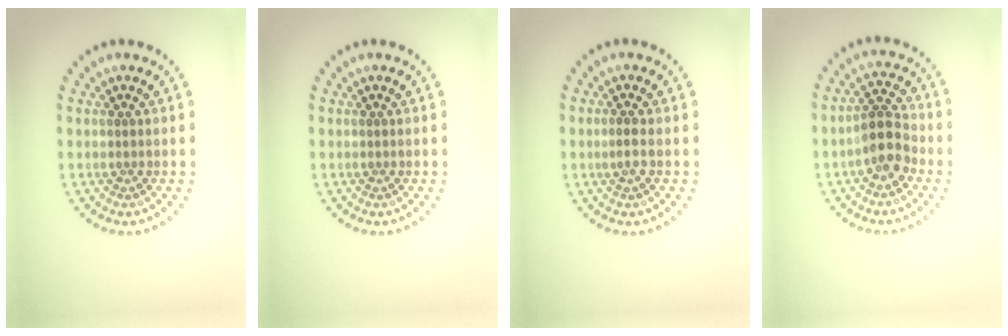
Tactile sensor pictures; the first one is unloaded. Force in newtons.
{"total": 0.0}
{"total": 1.0, "press": 0.8, "slide": 0.6}
{"total": 3.6, "press": 3.4, "slide": 1.4}